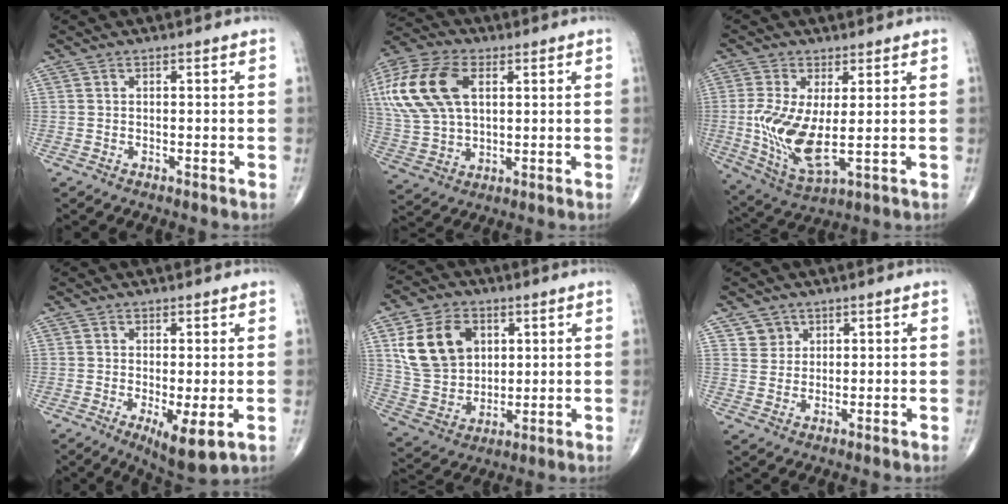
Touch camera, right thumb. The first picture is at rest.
{"total": 20.6, "force": [6.1, 12.6, 15.1], "torque": [-0.342, 0.012, 0.114]}
{"total": 12.0, "force": [-0.2, 4.8, 11.0], "torque": [-0.232, -0.023, 0.008]}
{"total": 7.0, "force": [-1.8, 2.0, 6.5], "torque": [-0.106, -0.023, -0.024]}
{"total": 15.0, "force": [4.8, 11.1, 8.9], "torque": [-0.137, -0.010, 0.096]}
{"total": 3.3, "force": [1.9, 2.7, 0.2], "torque": [0.019, -0.011, 0.029]}